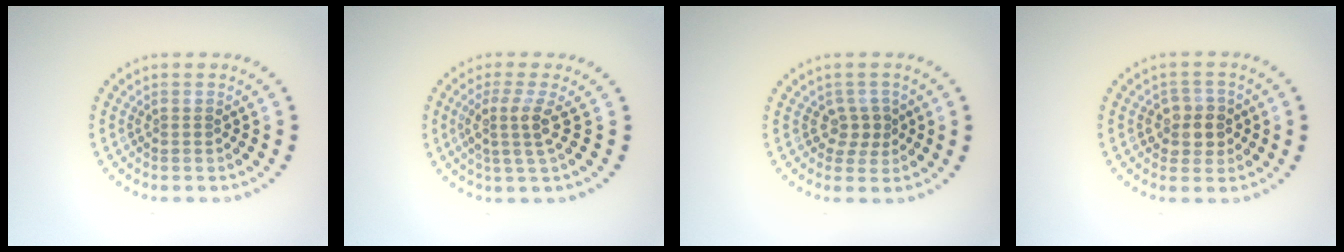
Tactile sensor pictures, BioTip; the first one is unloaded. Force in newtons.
{"total": 2.6, "press": 2.0, "slide": 1.7}
{"total": 1.8, "press": 1.4, "slide": 1.1}
{"total": 2.6, "press": 2.4, "slide": 1.1}